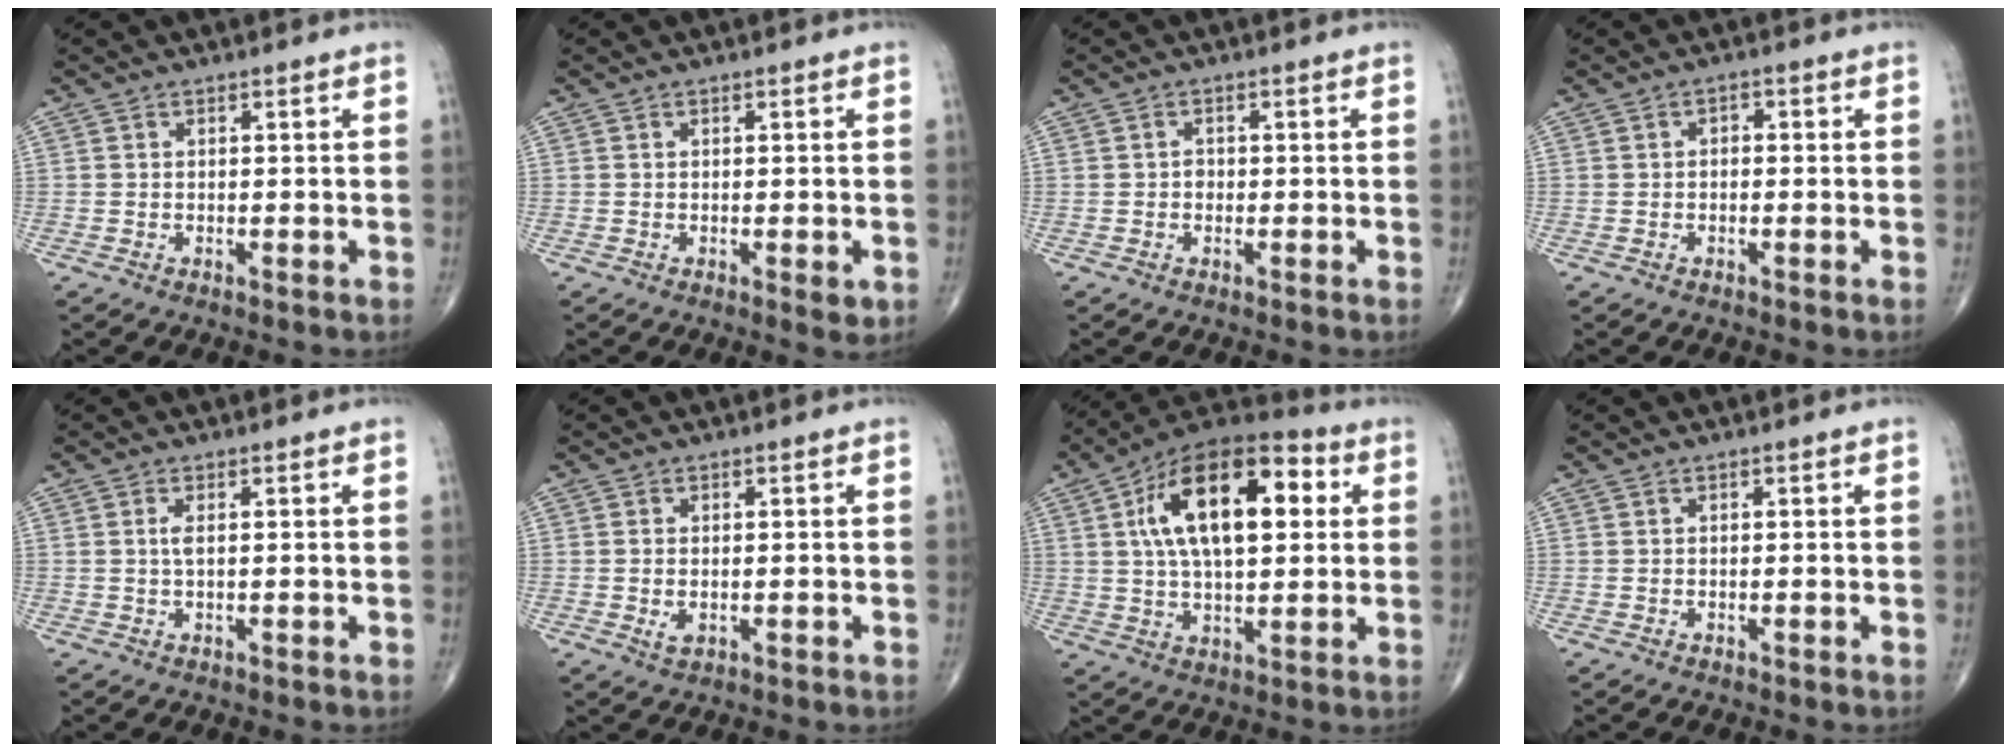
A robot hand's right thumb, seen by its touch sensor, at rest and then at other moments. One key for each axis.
{"total": 2.0, "fx": -0.4, "fy": 0.7, "fz": 1.8, "tx": -0.024, "ty": -0.006, "tz": -0.004}
{"total": 1.1, "fx": -0.2, "fy": 1.0, "fz": 0.5, "tx": -0.003, "ty": 0.004, "tz": -0.006}
{"total": 1.4, "fx": -0.1, "fy": 1.0, "fz": 0.9, "tx": -0.003, "ty": 0.005, "tz": -0.007}
{"total": 1.4, "fx": 0.3, "fy": 0.3, "fz": 1.4, "tx": -0.036, "ty": 0.003, "tz": 0.008}
{"total": 2.1, "fx": -0.3, "fy": 1.3, "fz": 1.7, "tx": -0.035, "ty": -0.004, "tz": -0.003}
{"total": 20.9, "fx": 4.9, "fy": 10.2, "fz": 17.6, "tx": -0.269, "ty": 0.018, "tz": 0.070}
{"total": 0.0}